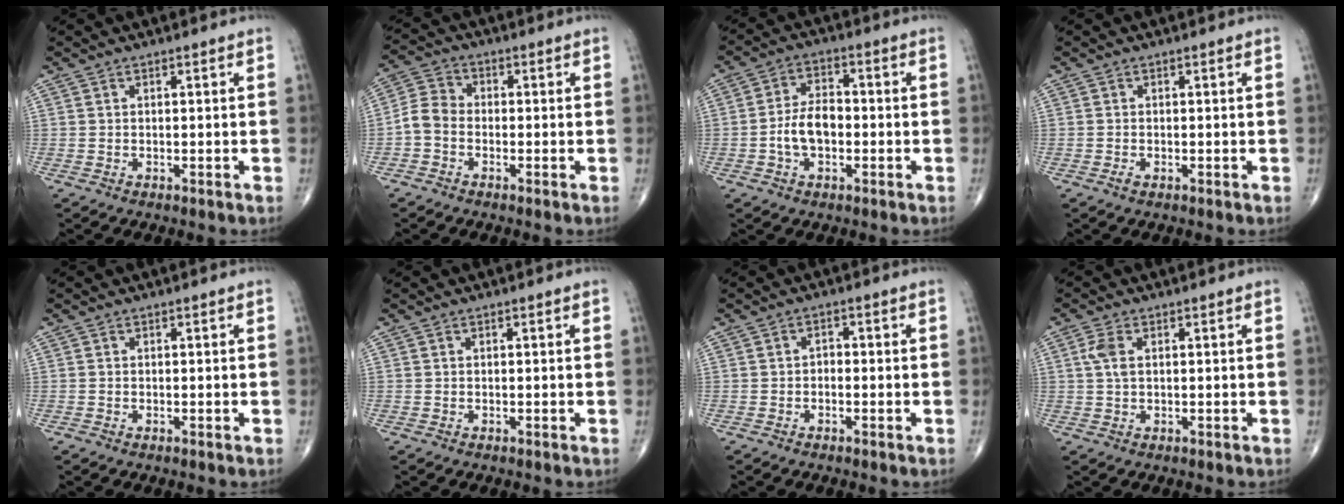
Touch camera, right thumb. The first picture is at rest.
{"total": 5.0, "force": [-1.5, 3.8, 2.9], "torque": [-0.048, 0.017, -0.045]}
{"total": 7.2, "force": [-1.5, 4.4, 5.5], "torque": [-0.096, 0.022, -0.034]}
{"total": 0.8, "force": [-0.4, 0.4, 0.5], "torque": [-0.015, -0.002, -0.009]}
{"total": 0.0}
{"total": 0.0}
{"total": 1.5, "force": [-0.4, 1.1, 1.0], "torque": [-0.006, 0.008, -0.012]}
{"total": 3.1, "force": [0.7, 1.6, 2.5], "torque": [-0.067, 0.008, 0.014]}